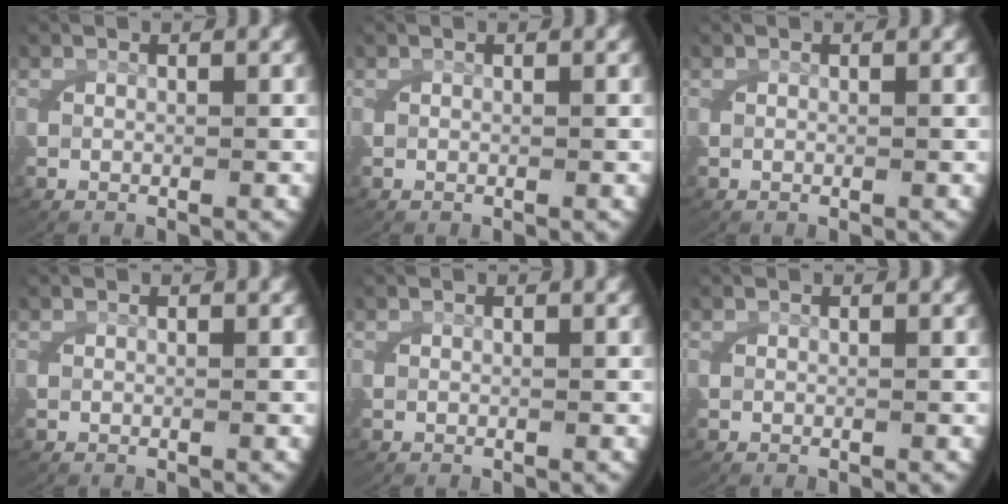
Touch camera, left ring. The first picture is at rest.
{"total": 0.0}
{"total": 0.0}
{"total": 0.0}
{"total": 0.0}
{"total": 0.0}